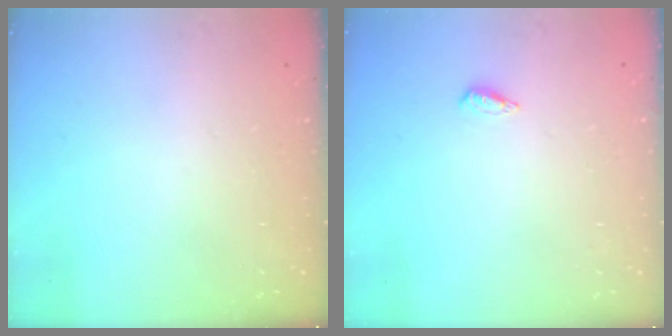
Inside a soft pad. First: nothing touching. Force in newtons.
{"total": 3.1, "press": 3.0, "slide": 0.6}